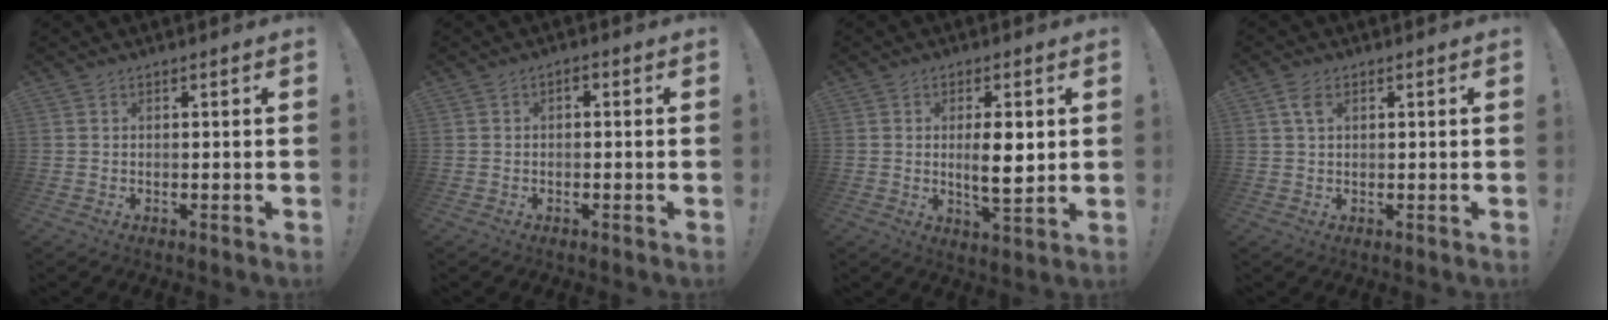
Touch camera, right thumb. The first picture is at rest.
{"total": 1.2, "force": [-0.8, 0.6, 0.7], "torque": [-0.014, 0.005, -0.015]}
{"total": 8.0, "force": [1.1, 2.1, 7.6], "torque": [-0.120, -0.018, 0.009]}
{"total": 3.5, "force": [1.5, 1.9, 2.5], "torque": [-0.043, 0.000, 0.027]}